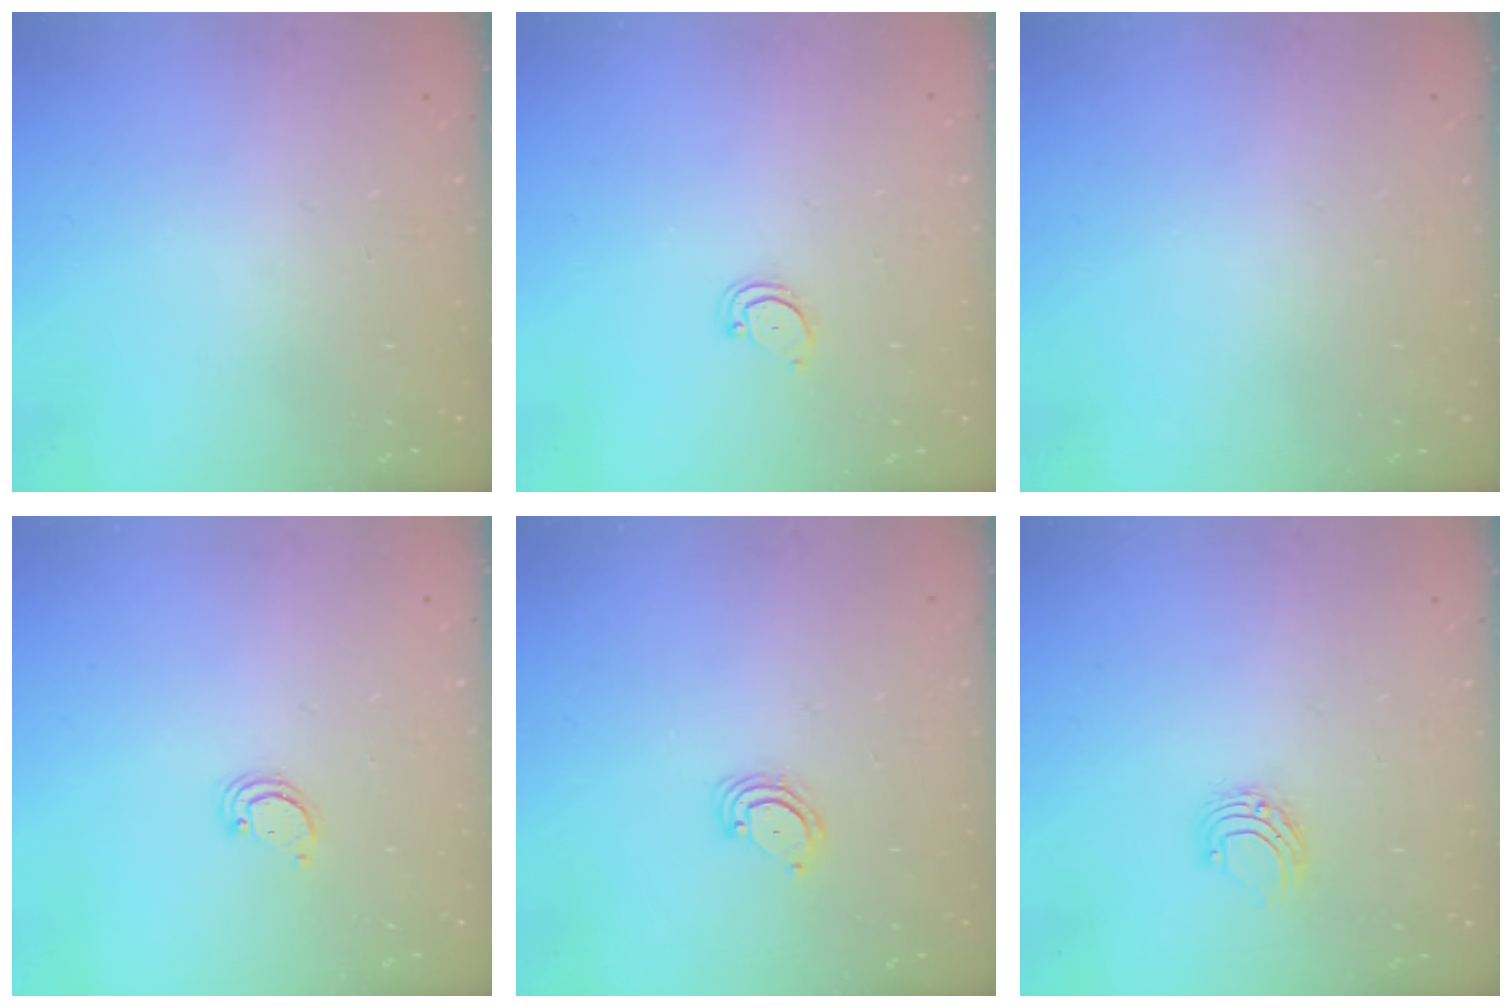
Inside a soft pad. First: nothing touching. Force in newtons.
{"total": 2.7, "press": 2.7, "slide": 0.3}
{"total": 0.0}
{"total": 2.4, "press": 2.4, "slide": 0.2}
{"total": 3.8, "press": 3.8, "slide": 0.3}
{"total": 5.5, "press": 5.4, "slide": 0.6}